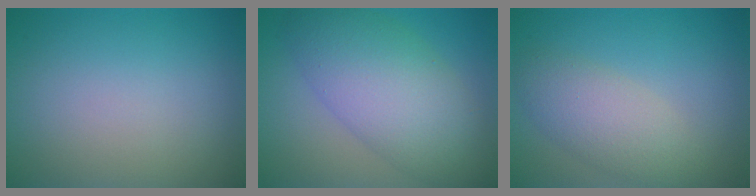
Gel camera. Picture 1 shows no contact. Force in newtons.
{"total": 8.5, "press": 8.5, "slide": 0.2}
{"total": 3.9, "press": 3.9, "slide": 0.2}